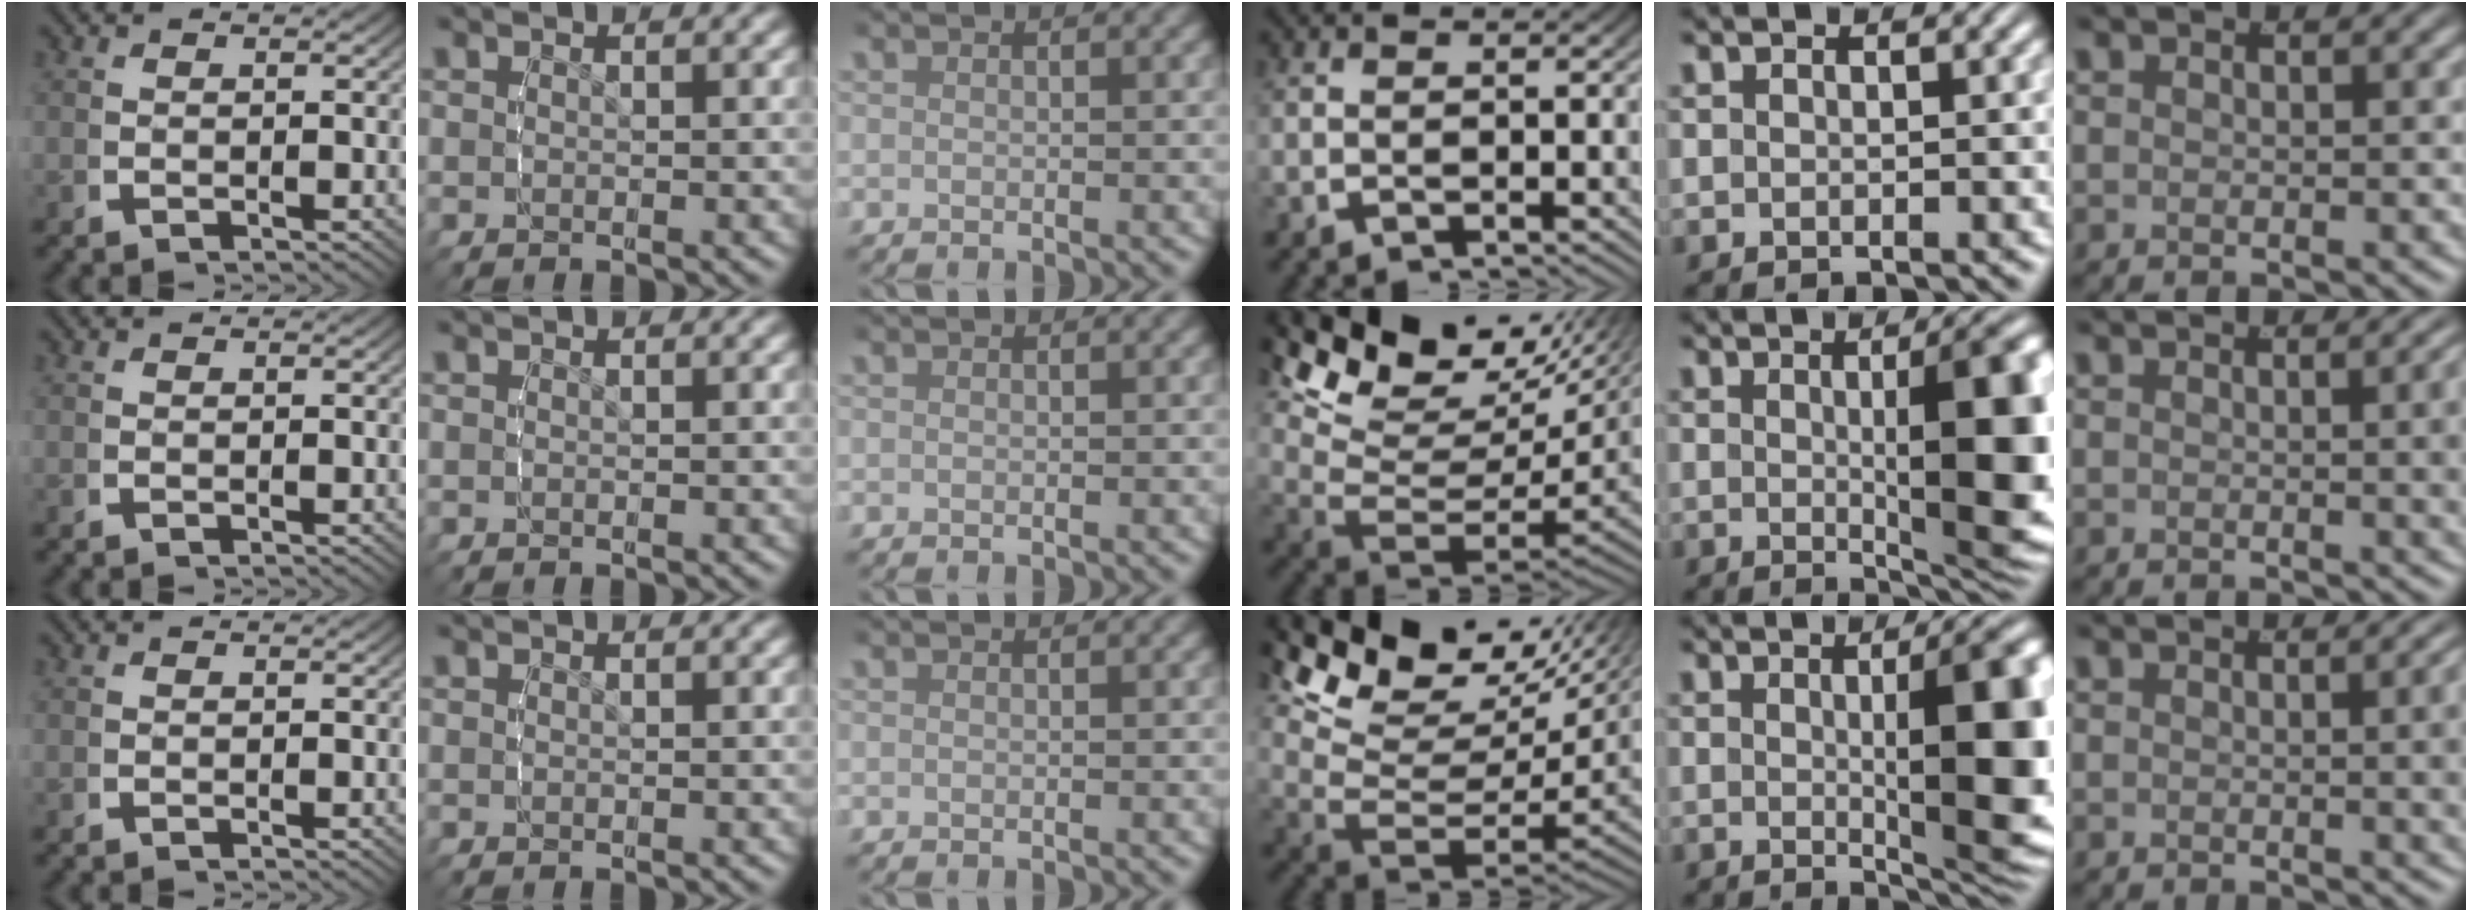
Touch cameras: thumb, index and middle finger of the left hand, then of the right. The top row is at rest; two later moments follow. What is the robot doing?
{"motion": "lift_and_place", "object": "screwdriver"}